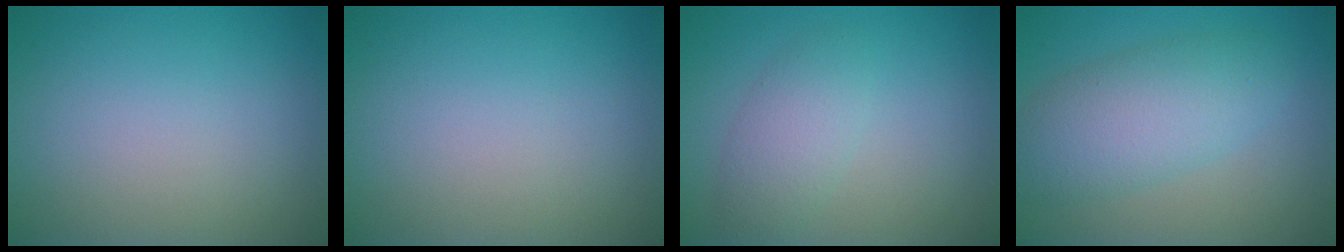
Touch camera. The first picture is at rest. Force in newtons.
{"total": 0.0}
{"total": 2.9, "press": 2.9, "slide": 0.0}
{"total": 5.6, "press": 5.6, "slide": 0.1}